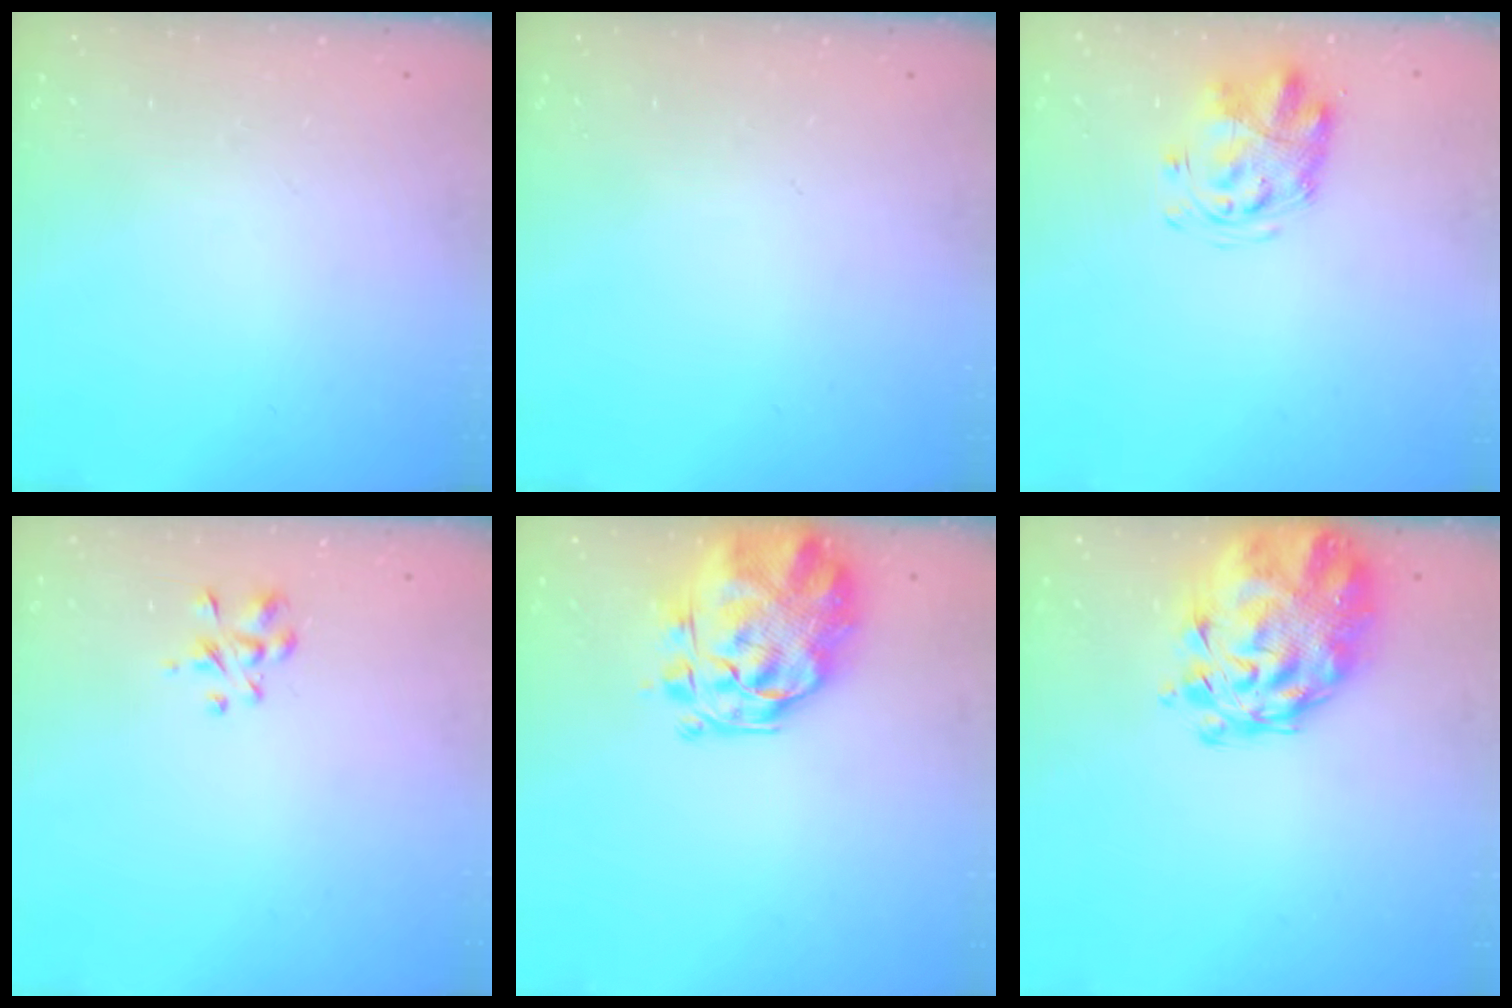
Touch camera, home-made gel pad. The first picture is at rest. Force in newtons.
{"total": 0.0}
{"total": 3.4, "press": 3.3, "slide": 0.9}
{"total": 2.4, "press": 2.3, "slide": 0.8}
{"total": 3.6, "press": 3.3, "slide": 1.6}
{"total": 8.0, "press": 7.4, "slide": 2.9}